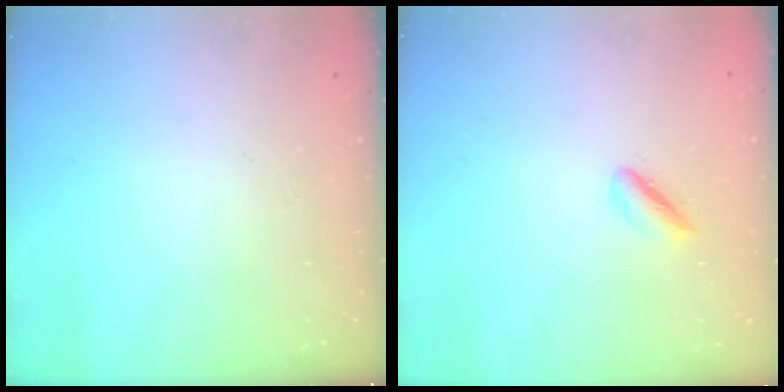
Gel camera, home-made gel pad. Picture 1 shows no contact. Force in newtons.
{"total": 1.8, "press": 1.8, "slide": 0.4}